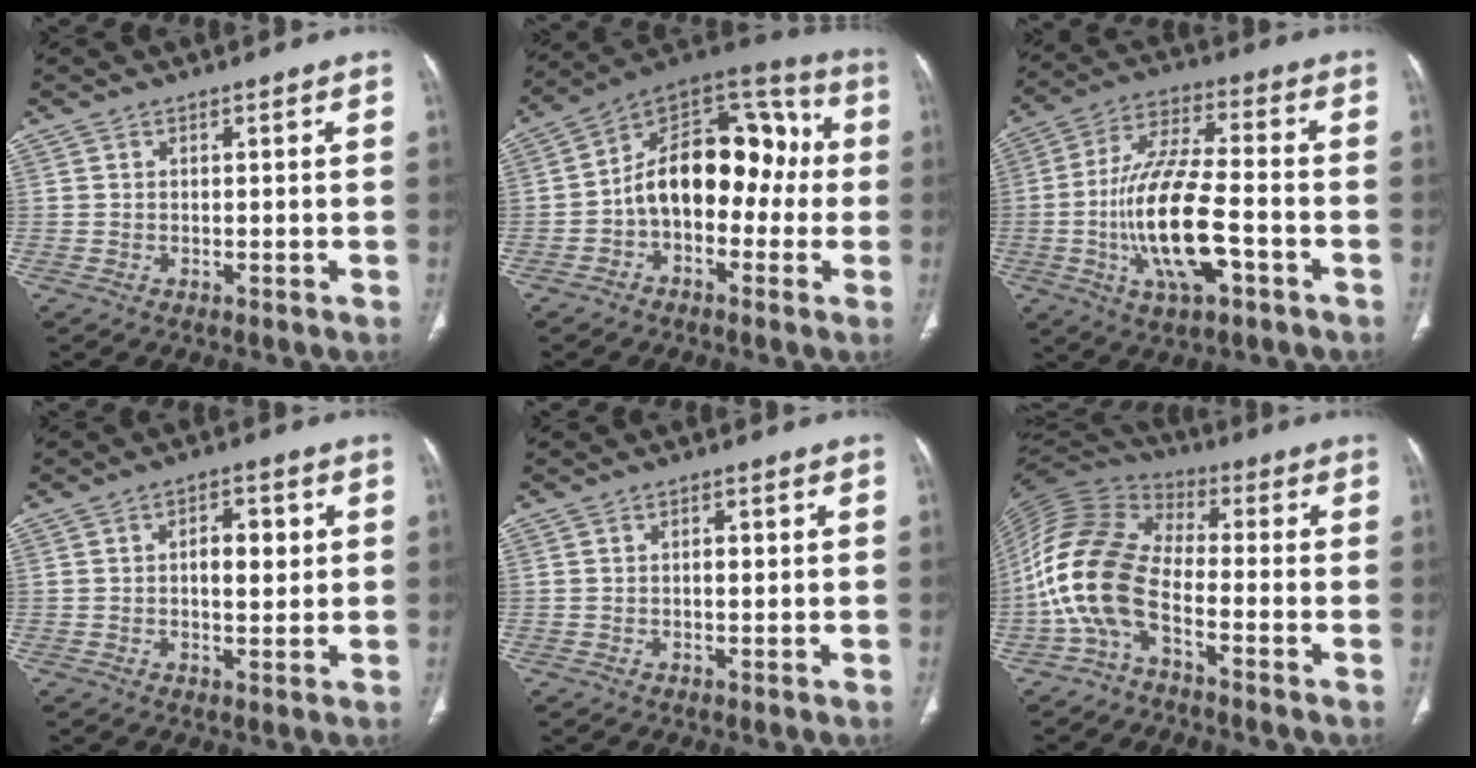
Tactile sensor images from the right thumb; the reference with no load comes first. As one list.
[{"total": 18.5, "force": [-1.2, 11.7, 14.3], "torque": [-0.174, 0.062, -0.033]}, {"total": 17.5, "force": [-4.7, 6.4, 15.6], "torque": [-0.303, 0.026, -0.081]}, {"total": 6.3, "force": [1.0, 3.2, 5.3], "torque": [-0.062, 0.001, 0.014]}, {"total": 2.1, "force": [0.3, 1.0, 1.8], "torque": [-0.026, 0.001, 0.004]}, {"total": 14.0, "force": [-4.7, 7.1, 11.1], "torque": [-0.245, 0.057, -0.105]}]